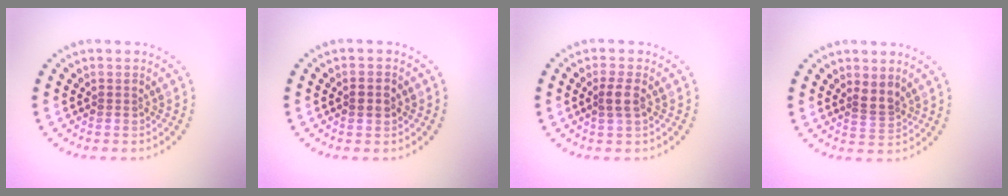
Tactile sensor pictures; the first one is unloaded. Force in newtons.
{"total": 1.7, "press": 1.7, "slide": 0.0}
{"total": 1.8, "press": 1.5, "slide": 0.9}
{"total": 1.8, "press": 1.3, "slide": 1.2}